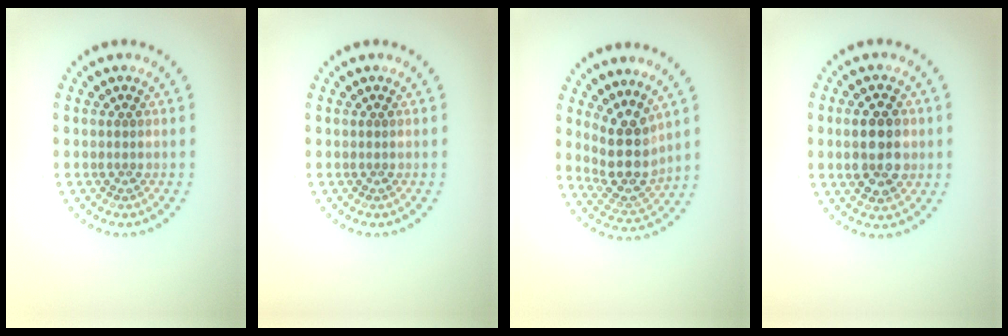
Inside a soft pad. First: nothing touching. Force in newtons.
{"total": 0.0}
{"total": 4.4, "press": 3.6, "slide": 2.4}
{"total": 5.0, "press": 5.0, "slide": 0.3}